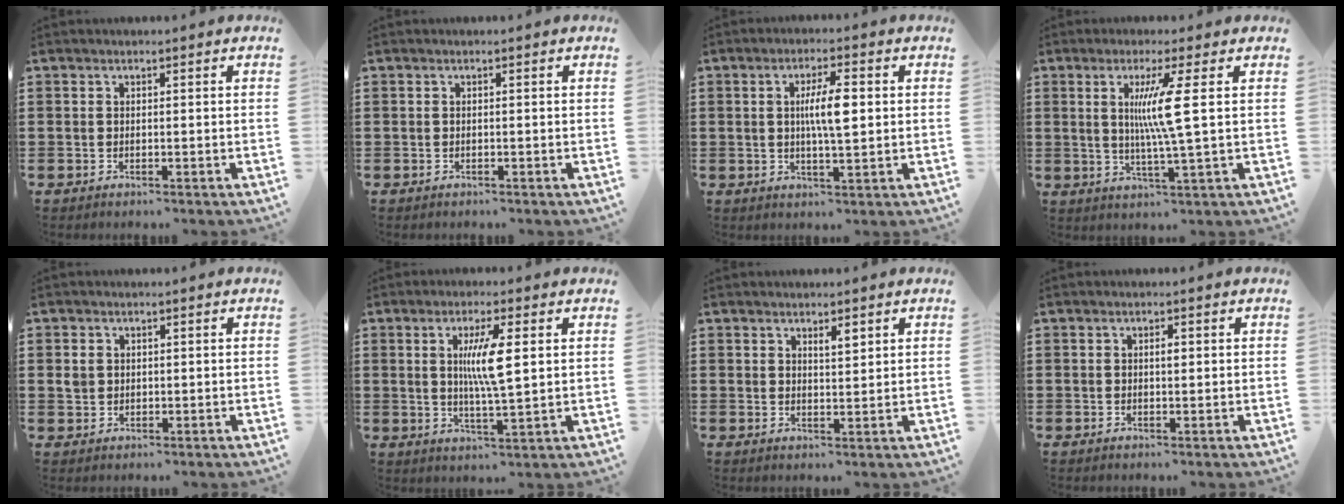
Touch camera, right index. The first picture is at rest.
{"total": 0.0}
{"total": 6.3, "force": [0.9, 1.4, 6.0], "torque": [-0.114, 0.007, 0.011]}
{"total": 7.5, "force": [1.3, -0.8, 7.3], "torque": [-0.148, -0.011, 0.013]}
{"total": 1.7, "force": [0.3, 1.5, 0.8], "torque": [-0.019, 0.008, 0.006]}
{"total": 6.7, "force": [1.5, 0.9, 6.5], "torque": [-0.133, -0.004, 0.019]}
{"total": 2.2, "force": [1.7, 0.7, 1.2], "torque": [-0.010, -0.003, 0.026]}
{"total": 1.2, "force": [0.2, 0.4, 1.1], "torque": [-0.021, 0.002, 0.003]}